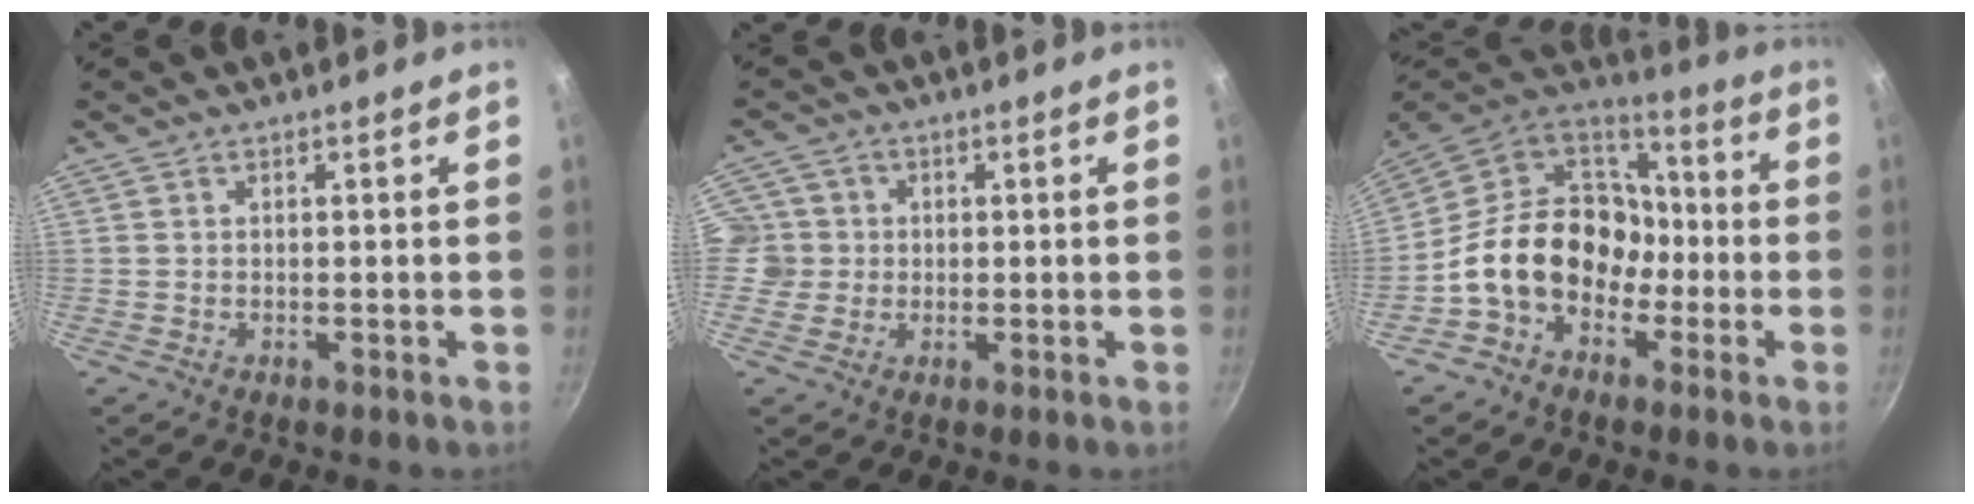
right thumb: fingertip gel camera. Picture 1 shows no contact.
{"total": 5.4, "force": [0.3, 5.3, 1.0], "torque": [0.017, 0.003, -0.003]}
{"total": 18.7, "force": [-4.7, 14.4, 10.9], "torque": [-0.138, 0.068, -0.093]}